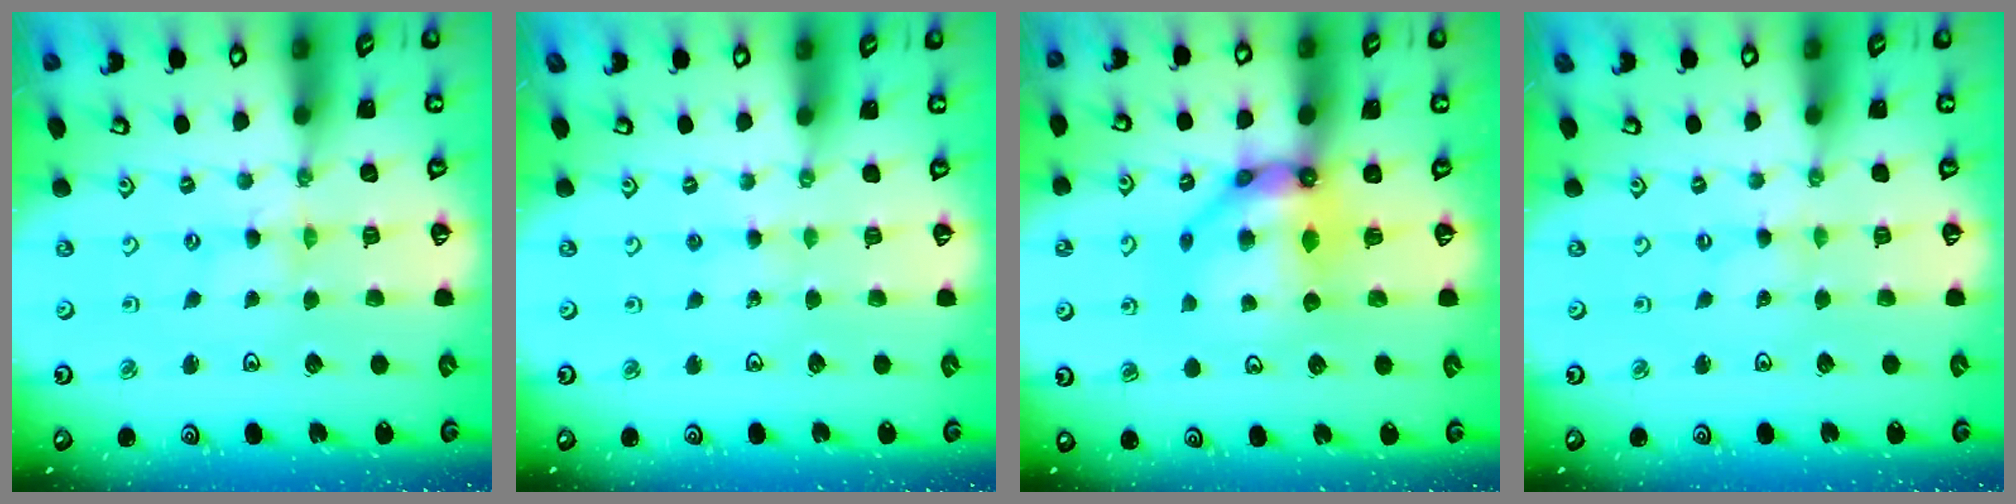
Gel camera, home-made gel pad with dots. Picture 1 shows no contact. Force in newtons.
{"total": 2.3, "press": 2.3, "slide": 0.3}
{"total": 11.1, "press": 11.0, "slide": 1.4}
{"total": 0.0}